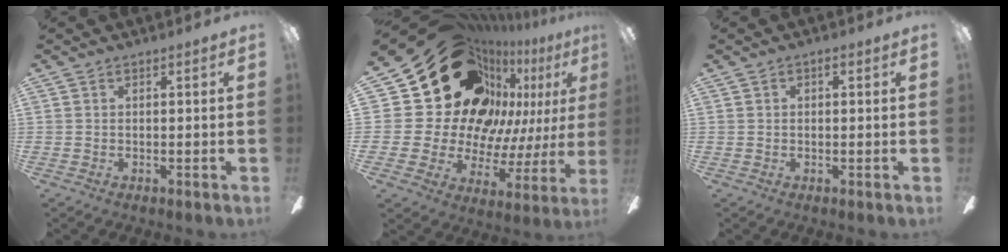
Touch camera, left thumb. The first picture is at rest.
{"total": 29.7, "force": [14.1, 19.8, 17.1], "torque": [-0.276, -0.108, 0.303]}
{"total": 0.9, "force": [0.2, 0.6, 0.7], "torque": [-0.014, 0.006, 0.002]}